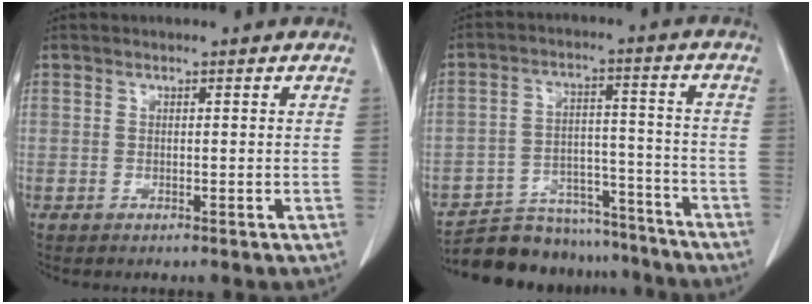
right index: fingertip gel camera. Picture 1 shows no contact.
{"total": 15.2, "force": [-13.9, 5.4, 2.8], "torque": [-0.040, 0.032, -0.203]}